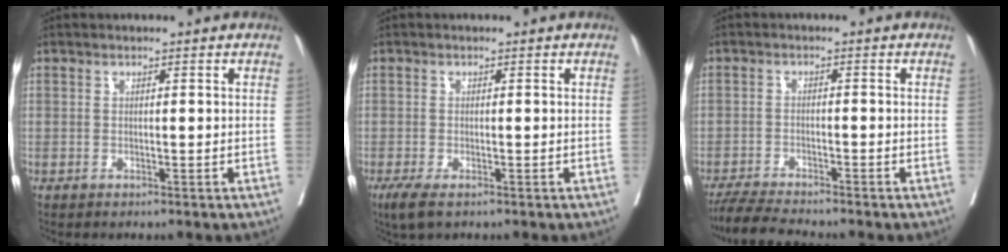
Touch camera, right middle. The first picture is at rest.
{"total": 3.0, "force": [-1.8, 0.9, 2.2], "torque": [-0.048, -0.010, -0.031]}
{"total": 6.0, "force": [-5.6, -0.3, 2.2], "torque": [-0.033, -0.023, -0.099]}